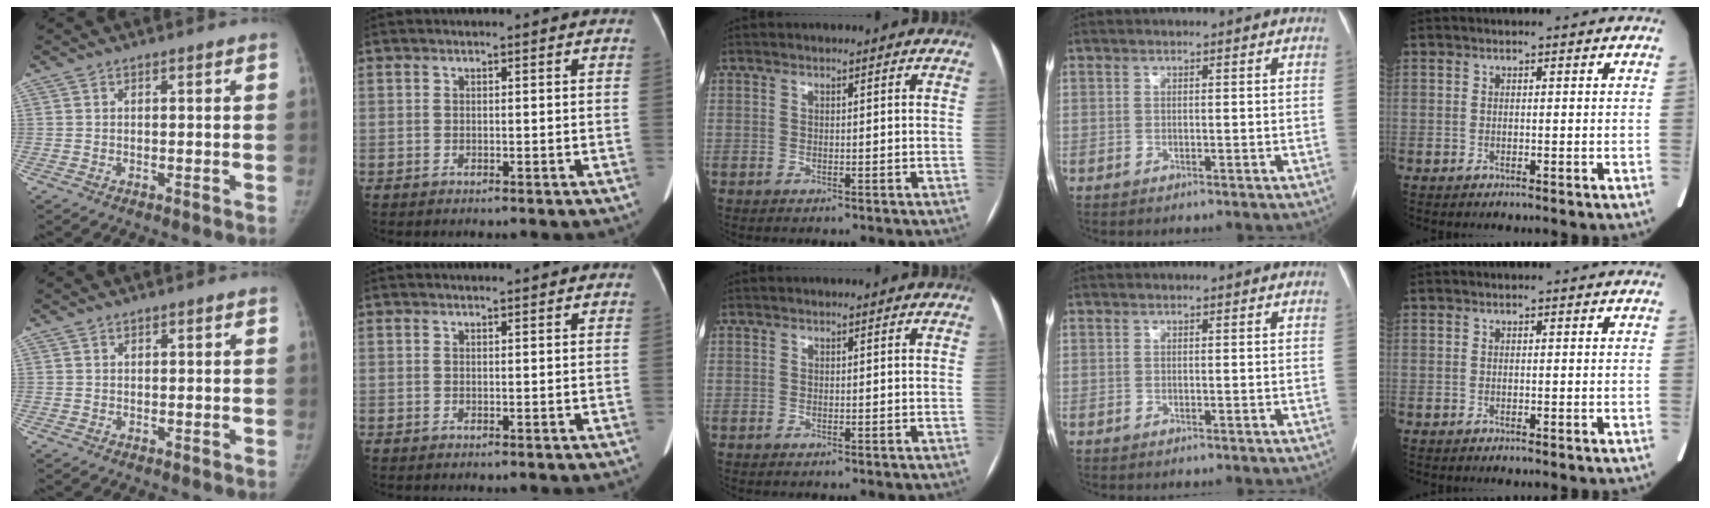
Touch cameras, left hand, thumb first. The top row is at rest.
{"thumb": {"total": 0.6, "force": [0.2, 0.6, 0.1], "torque": [0.009, 0.002, 0.002]}, "index": {"total": 2.0, "force": [2.0, 0.1, 0.6], "torque": [-0.011, 0.011, 0.027]}}